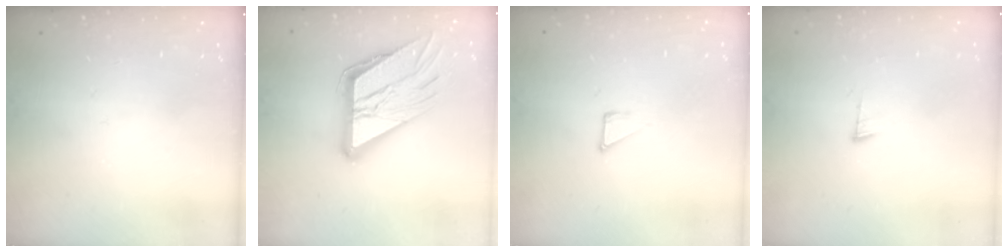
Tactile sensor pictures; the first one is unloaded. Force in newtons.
{"total": 21.5, "press": 21.3, "slide": 2.9}
{"total": 2.3, "press": 2.3, "slide": 0.1}
{"total": 3.5, "press": 3.5, "slide": 0.5}